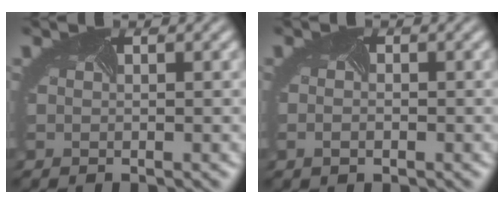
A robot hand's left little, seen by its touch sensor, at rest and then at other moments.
{"total": 1.1, "force": [-0.4, 0.7, 0.7], "torque": [-0.014, -0.005, -0.005]}